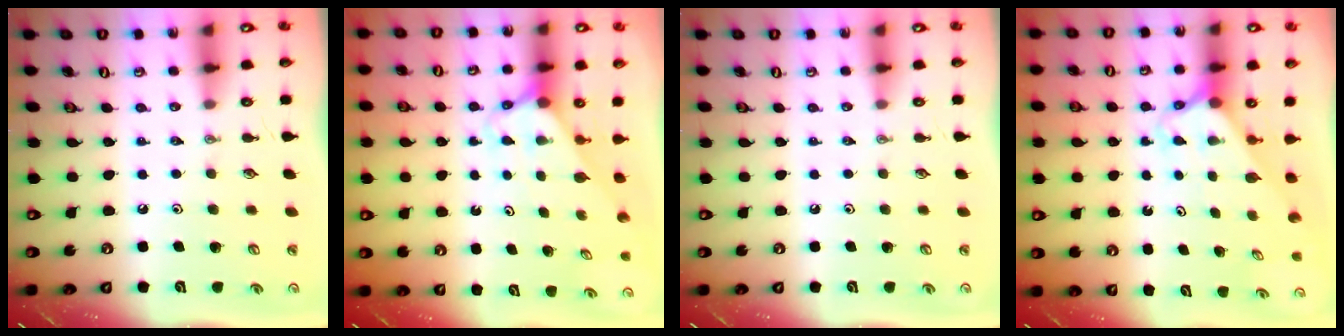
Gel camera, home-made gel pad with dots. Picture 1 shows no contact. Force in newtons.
{"total": 2.7, "press": 2.7, "slide": 0.2}
{"total": 0.0}
{"total": 2.4, "press": 2.4, "slide": 0.1}